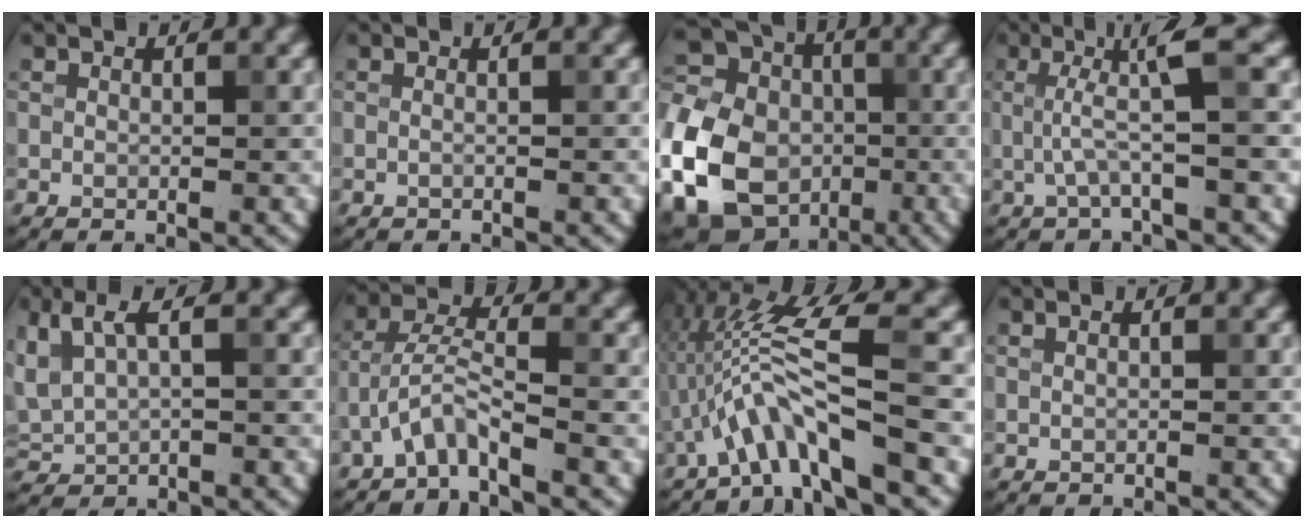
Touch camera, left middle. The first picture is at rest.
{"total": 1.2, "force": [0.2, 0.5, 1.0], "torque": [-0.009, -0.014, -0.013]}
{"total": 16.0, "force": [-5.1, 12.6, 8.5], "torque": [-0.221, -0.015, -0.101]}
{"total": 4.2, "force": [0.6, 0.4, 4.2], "torque": [-0.082, 0.007, 0.011]}
{"total": 3.8, "force": [1.6, 1.9, 2.8], "torque": [-0.072, 0.006, 0.036]}
{"total": 3.3, "force": [-2.4, 0.4, 2.2], "torque": [-0.051, 0.013, -0.054]}
{"total": 7.5, "force": [-2.7, 1.3, 6.9], "torque": [-0.129, 0.018, -0.051]}
{"total": 1.0, "force": [0.5, 0.5, 0.7], "torque": [-0.005, -0.003, -0.002]}